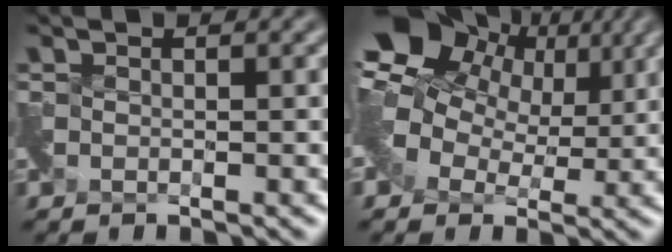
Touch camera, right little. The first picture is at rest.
{"total": 9.9, "force": [4.5, 6.6, 5.8], "torque": [-0.107, 0.030, 0.073]}